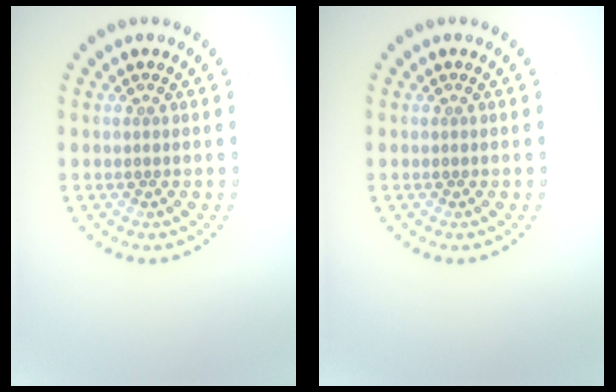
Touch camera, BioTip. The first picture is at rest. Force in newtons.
{"total": 0.0}